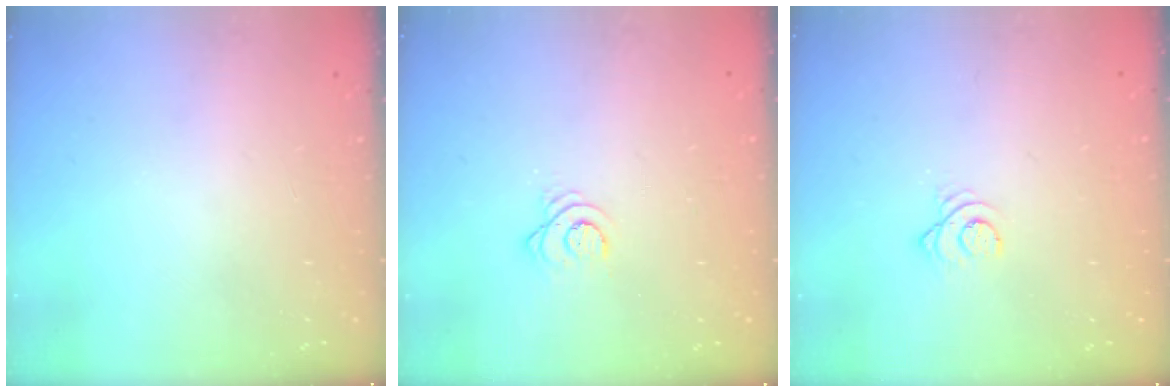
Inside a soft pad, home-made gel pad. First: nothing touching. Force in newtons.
{"total": 3.5, "press": 3.5, "slide": 0.5}
{"total": 2.5, "press": 2.5, "slide": 0.3}